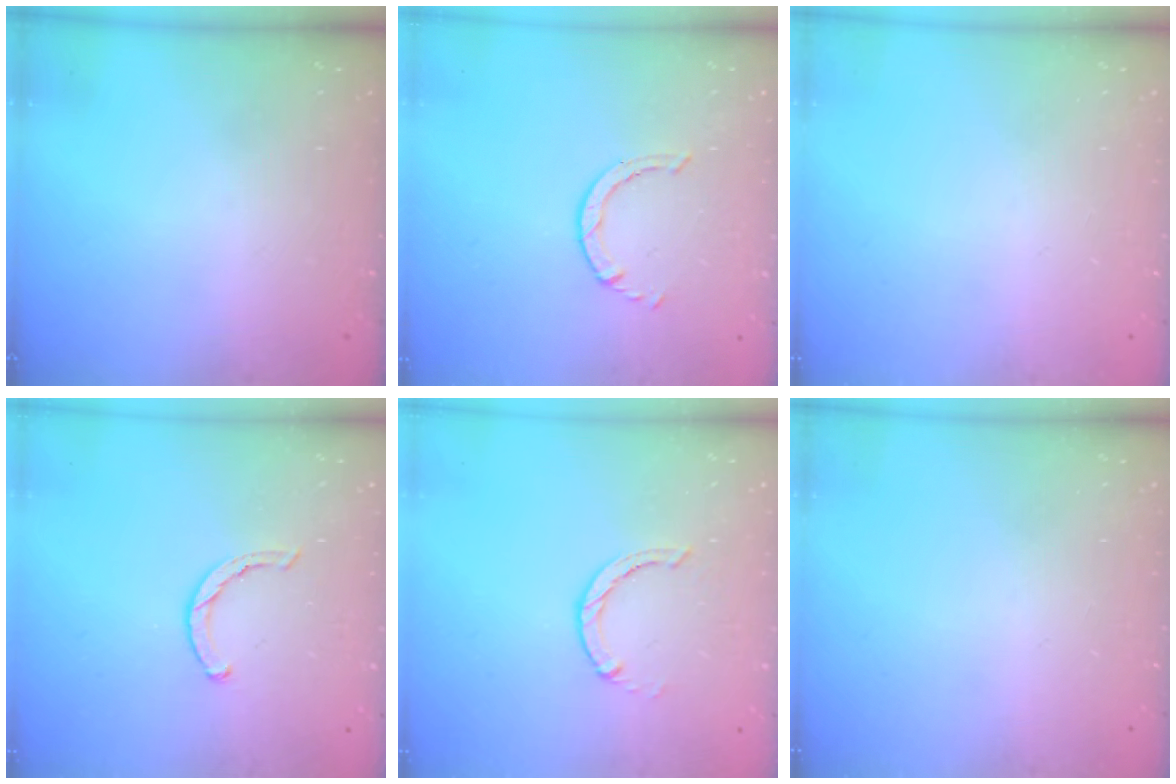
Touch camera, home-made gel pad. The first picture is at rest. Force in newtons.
{"total": 0.8, "press": 0.7, "slide": 0.1}
{"total": 0.0}
{"total": 1.8, "press": 1.8, "slide": 0.3}
{"total": 0.6, "press": 0.6, "slide": 0.2}
{"total": 0.0}